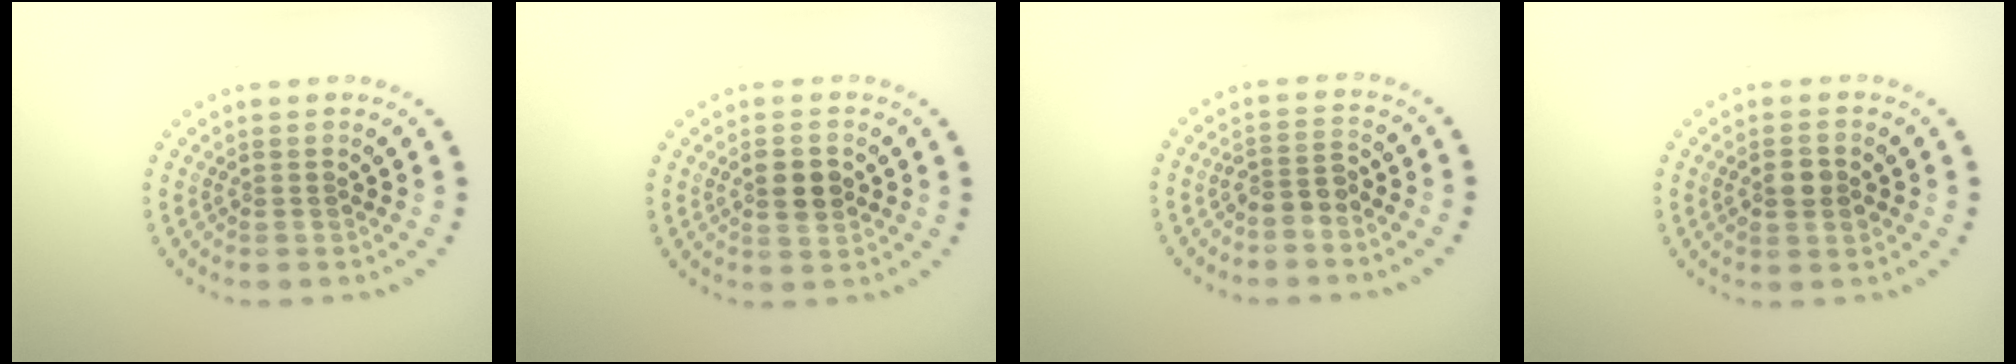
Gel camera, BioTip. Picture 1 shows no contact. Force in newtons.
{"total": 2.8, "press": 2.8, "slide": 0.2}
{"total": 2.0, "press": 1.7, "slide": 1.0}
{"total": 2.5, "press": 2.5, "slide": 0.3}